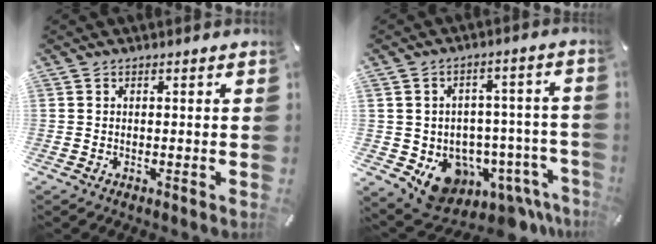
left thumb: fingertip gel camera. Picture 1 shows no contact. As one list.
[{"total": 10.7, "force": [-5.7, 7.3, 5.3], "torque": [-0.063, 0.006, -0.089]}]